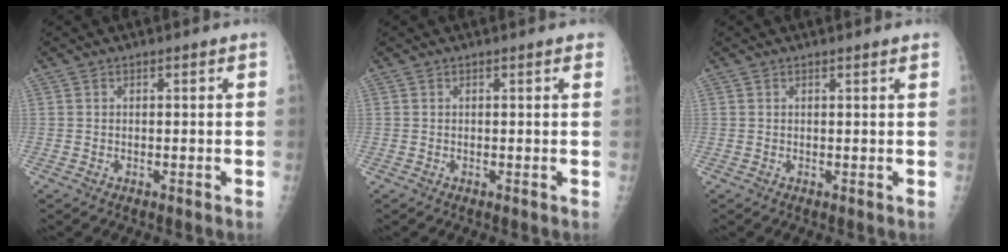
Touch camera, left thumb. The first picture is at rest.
{"total": 1.7, "force": [1.3, 0.3, 1.0], "torque": [-0.008, 0.004, 0.011]}
{"total": 1.5, "force": [1.2, 0.0, 0.8], "torque": [-0.006, 0.001, 0.015]}